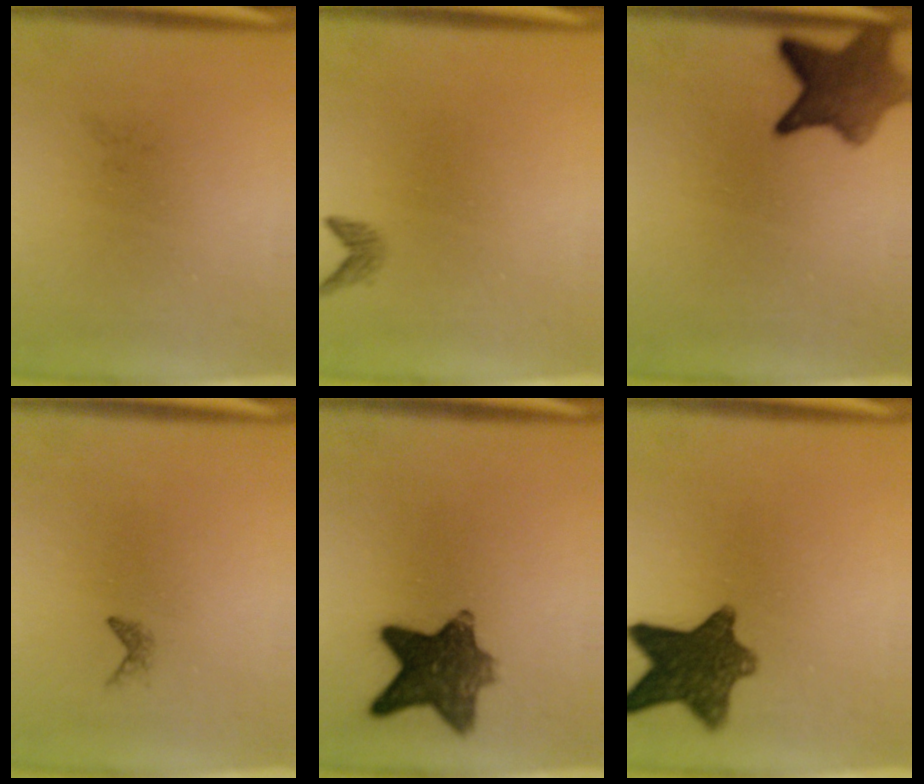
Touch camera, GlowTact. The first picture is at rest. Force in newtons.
{"total": 1.1}
{"total": 7.5}
{"total": 0.6}
{"total": 10.4}
{"total": 11.0}